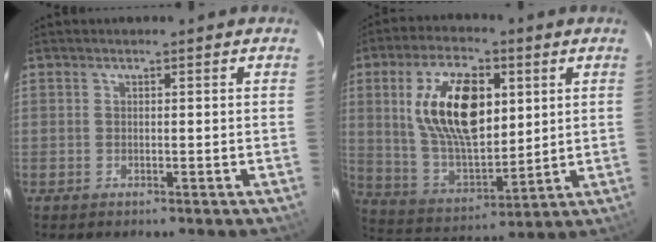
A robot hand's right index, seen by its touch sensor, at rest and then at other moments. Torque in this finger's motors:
{"motor_torque": [0.69, 0.15, 1.05, 0.21]}